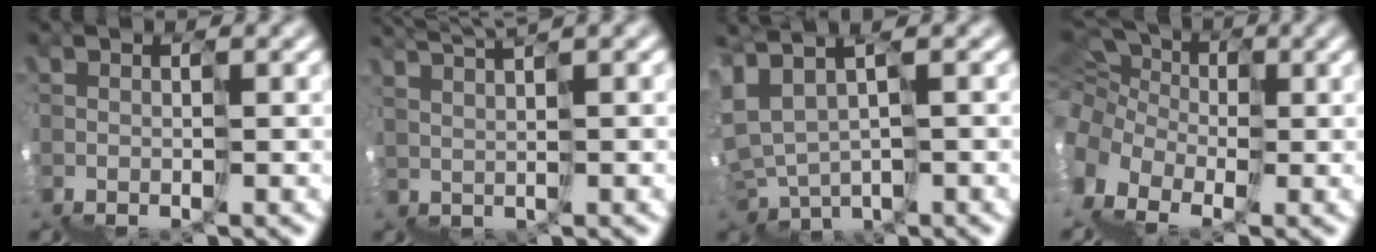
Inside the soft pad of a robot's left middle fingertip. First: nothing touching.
{"total": 5.2, "force": [5.1, -0.2, 1.1], "torque": [0.012, 0.051, 0.091]}
{"total": 2.1, "force": [1.7, -0.1, -1.2], "torque": [-0.003, 0.032, 0.018]}
{"total": 4.2, "force": [0.4, 3.9, 1.5], "torque": [-0.047, 0.035, 0.004]}